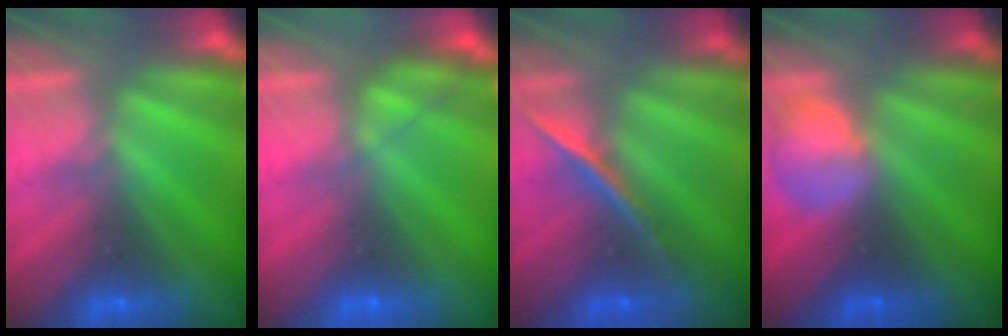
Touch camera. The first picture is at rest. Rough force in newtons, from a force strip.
{"total": 1.7}
{"total": 1.9}
{"total": 2.4}